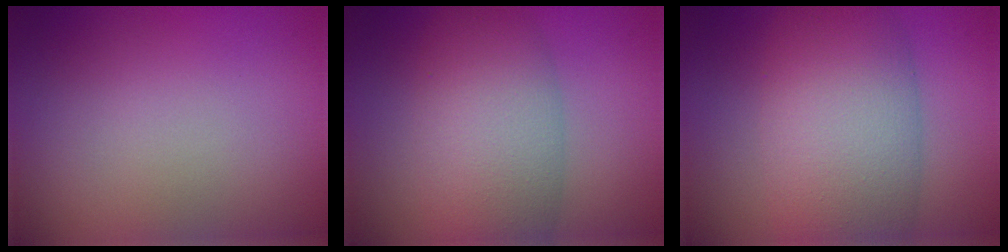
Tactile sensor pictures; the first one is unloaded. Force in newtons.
{"total": 7.2, "press": 7.2, "slide": 0.1}
{"total": 9.8, "press": 9.8, "slide": 0.4}